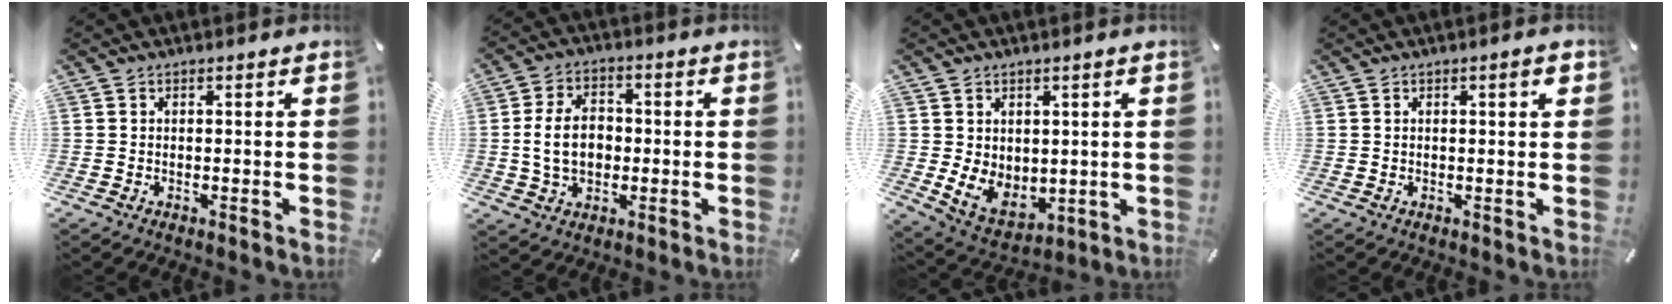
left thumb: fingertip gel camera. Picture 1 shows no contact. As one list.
[{"total": 9.7, "force": [-0.3, 7.3, 6.4], "torque": [-0.130, 0.006, -0.009]}, {"total": 8.0, "force": [1.2, 7.1, 3.6], "torque": [-0.060, -0.017, 0.028]}, {"total": 2.5, "force": [0.9, 0.4, 2.3], "torque": [-0.040, 0.001, 0.012]}]